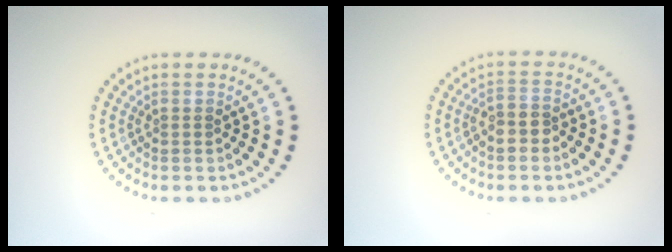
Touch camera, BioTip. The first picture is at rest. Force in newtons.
{"total": 2.1, "press": 1.9, "slide": 0.9}